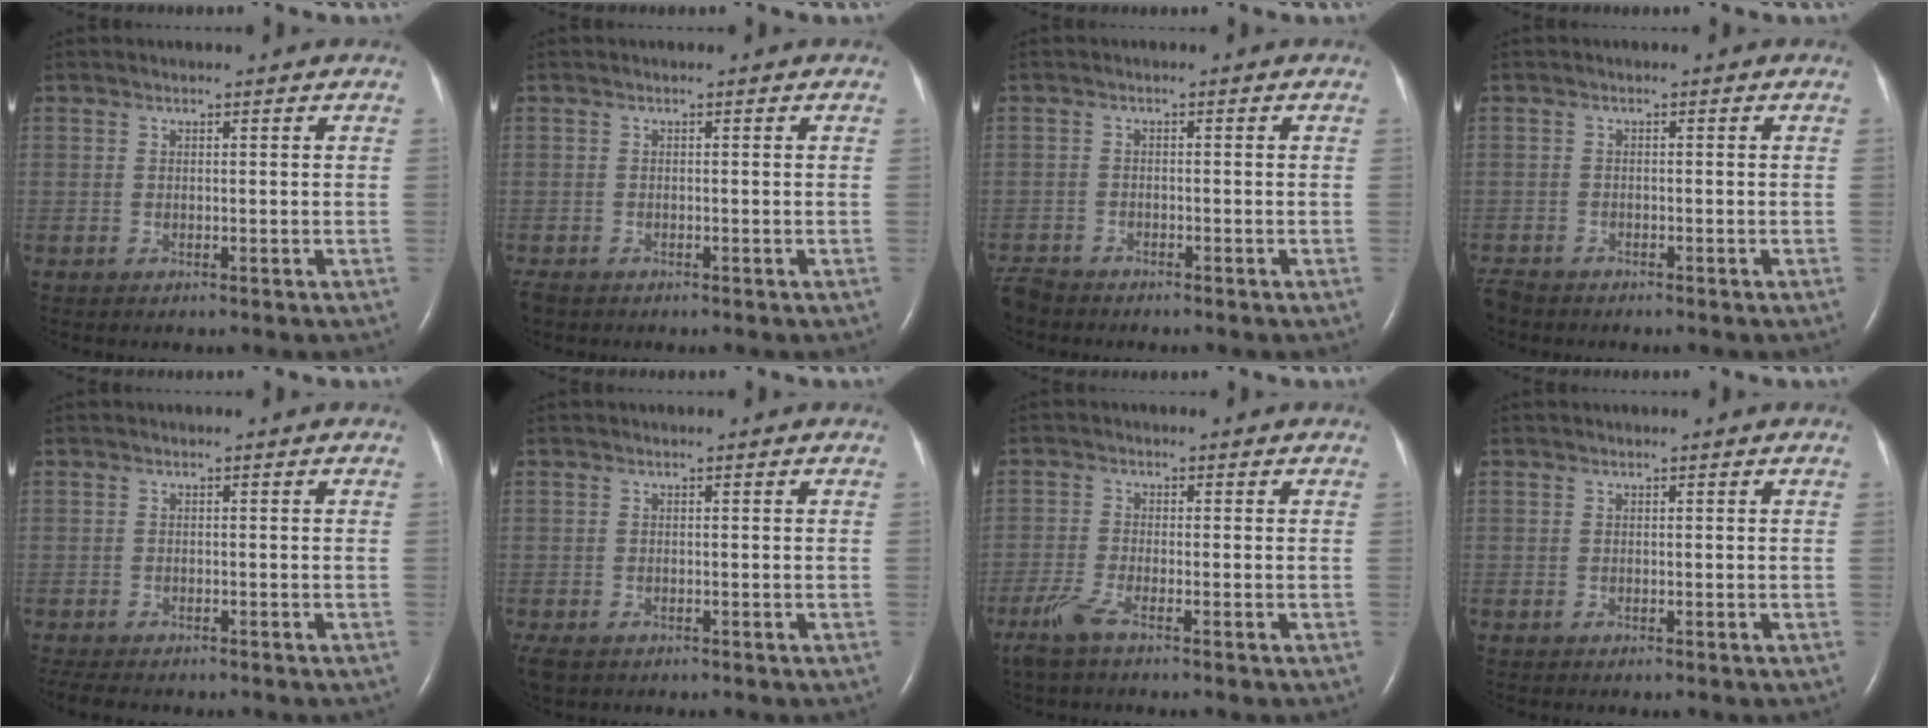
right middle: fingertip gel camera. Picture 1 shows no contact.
{"total": 2.1, "force": [-1.6, 1.0, 0.7], "torque": [-0.019, -0.004, -0.025]}
{"total": 3.8, "force": [-3.6, 1.1, 0.4], "torque": [-0.010, -0.012, -0.070]}
{"total": 3.1, "force": [-2.8, 1.2, 0.6], "torque": [-0.015, -0.008, -0.051]}
{"total": 5.2, "force": [-4.4, 1.5, 2.3], "torque": [-0.040, -0.011, -0.063]}
{"total": 3.0, "force": [-2.1, 1.7, 1.4], "torque": [-0.032, -0.007, -0.032]}
{"total": 3.7, "force": [-2.7, 0.3, 2.6], "torque": [-0.068, -0.009, -0.060]}
{"total": 0.0}